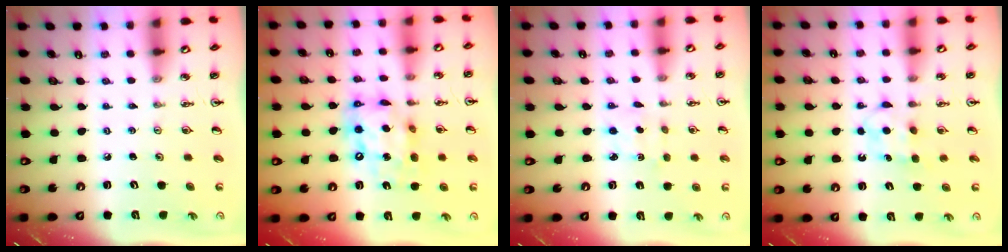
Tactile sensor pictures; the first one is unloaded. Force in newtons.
{"total": 13.5, "press": 13.5, "slide": 1.2}
{"total": 2.5, "press": 2.4, "slide": 0.6}
{"total": 5.5, "press": 5.5, "slide": 0.9}